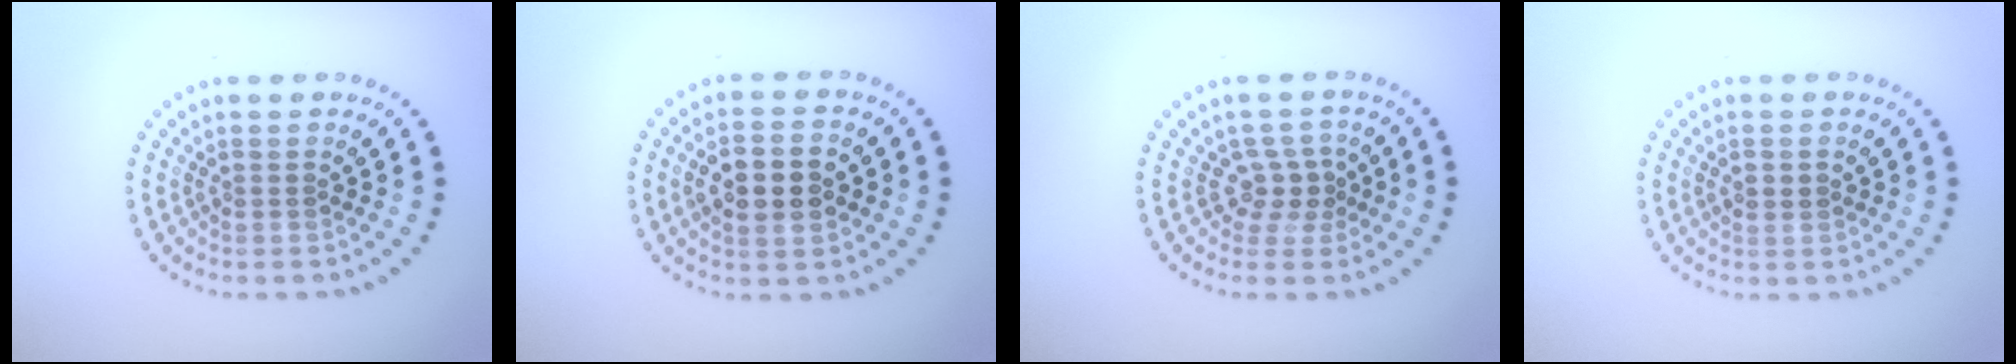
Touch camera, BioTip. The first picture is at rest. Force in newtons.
{"total": 4.6, "press": 4.6, "slide": 0.3}
{"total": 2.2, "press": 1.7, "slide": 1.4}
{"total": 1.5, "press": 1.5, "slide": 0.1}